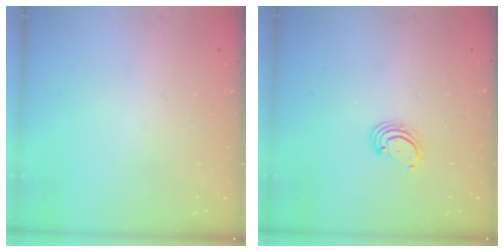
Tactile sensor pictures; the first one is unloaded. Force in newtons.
{"total": 2.6, "press": 2.6, "slide": 0.3}